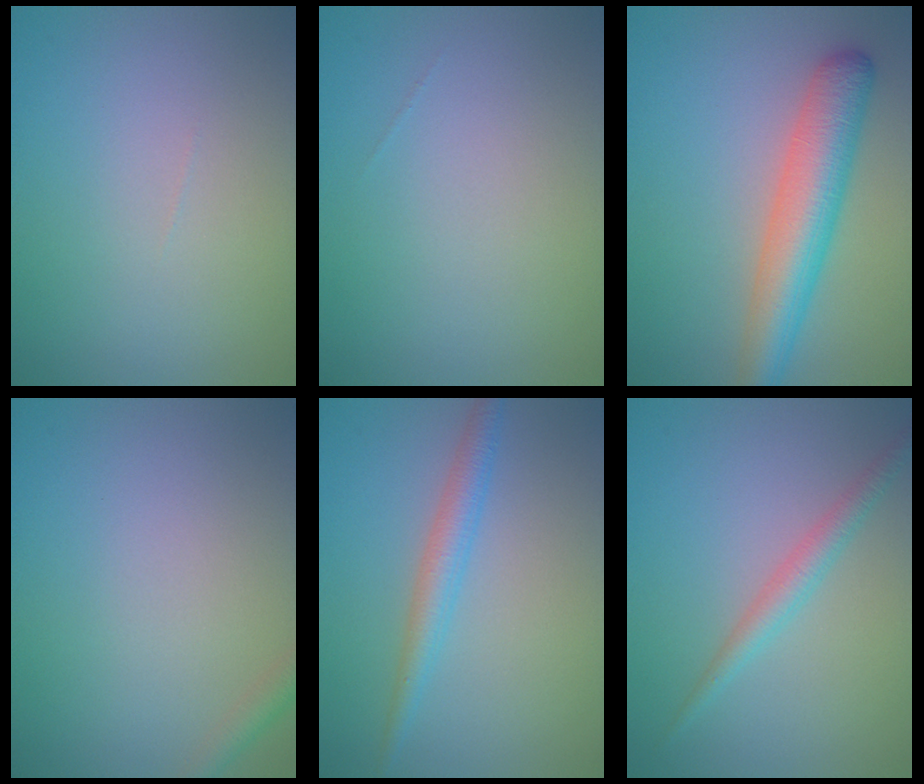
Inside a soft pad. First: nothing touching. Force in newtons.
{"total": 0.0}
{"total": 6.2, "press": 6.2, "slide": 0.2}
{"total": 1.5, "press": 1.5, "slide": 0.0}
{"total": 2.6, "press": 2.6, "slide": 0.1}
{"total": 2.1, "press": 2.1, "slide": 0.1}